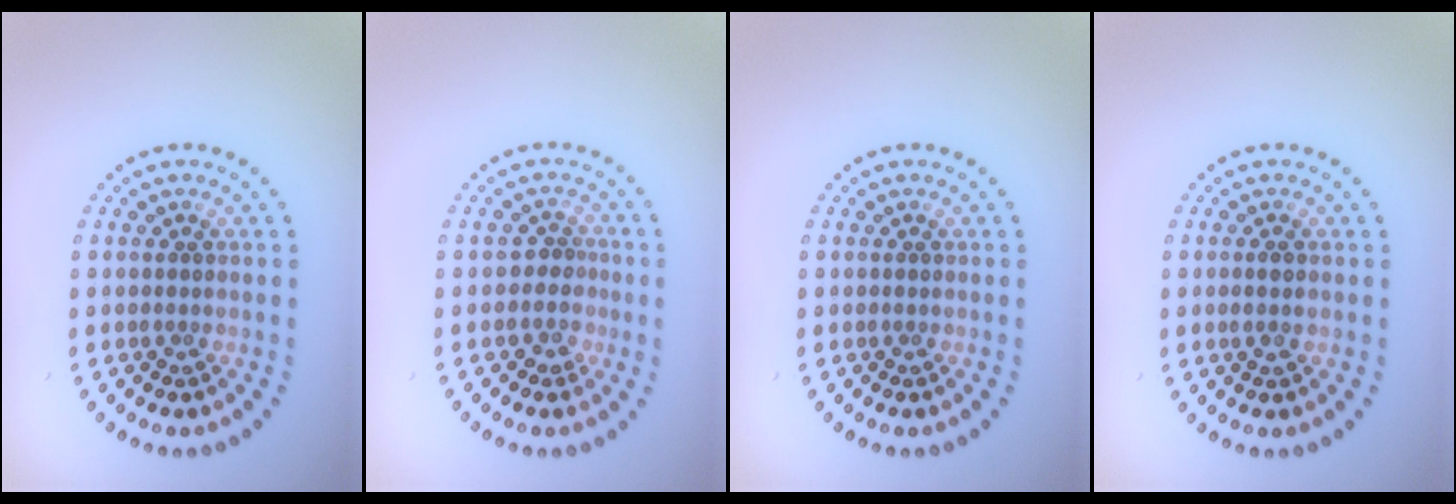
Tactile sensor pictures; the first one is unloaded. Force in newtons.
{"total": 2.0, "press": 1.5, "slide": 1.2}
{"total": 0.0}
{"total": 1.0, "press": 1.0, "slide": 0.4}